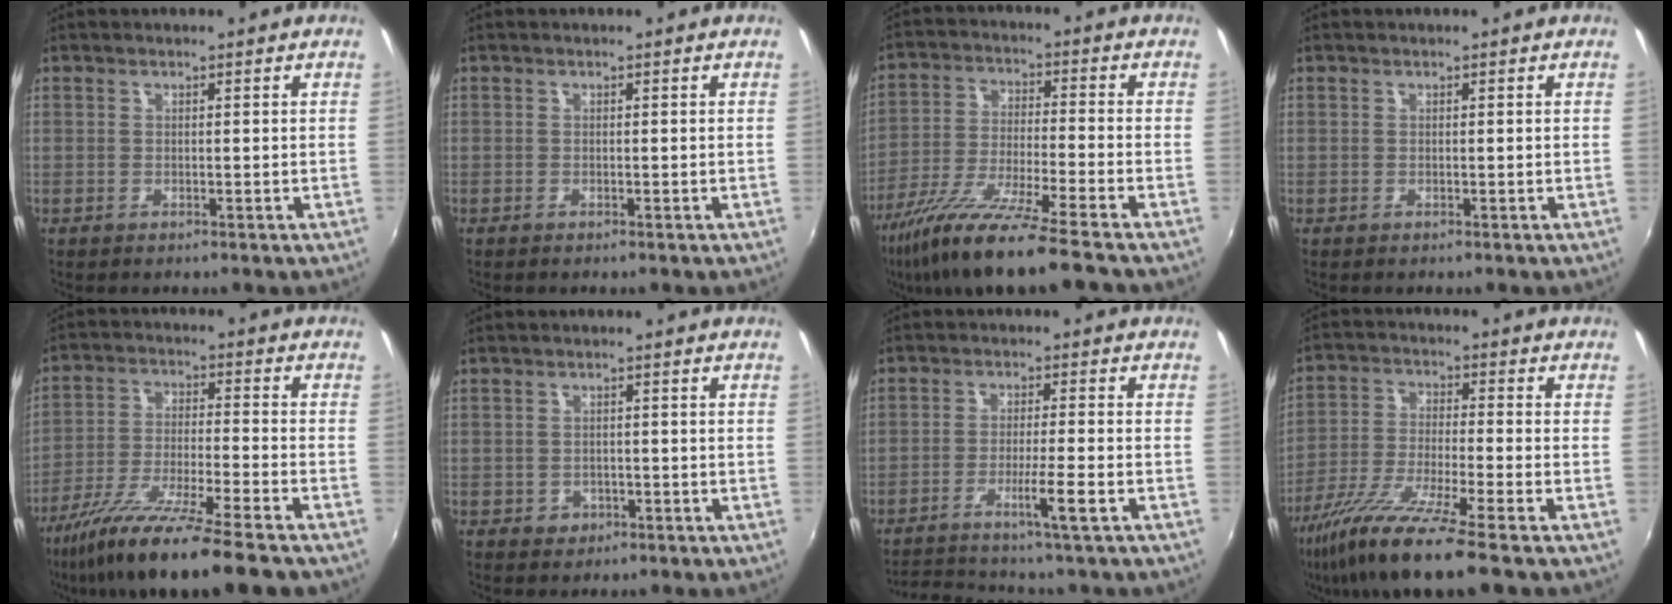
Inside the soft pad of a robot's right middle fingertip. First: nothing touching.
{"total": 0.0}
{"total": 14.7, "force": [-11.5, -0.4, 9.3], "torque": [-0.186, -0.033, -0.206]}
{"total": 0.0}
{"total": 17.0, "force": [-13.1, 0.7, 10.8], "torque": [-0.208, -0.040, -0.229]}
{"total": 2.6, "force": [-0.9, 2.3, 0.8], "torque": [-0.018, 0.001, -0.010]}
{"total": 7.2, "force": [-5.6, -0.6, 4.4], "torque": [-0.088, -0.004, -0.093]}
{"total": 13.7, "force": [-9.9, 0.0, 9.5], "torque": [-0.195, -0.034, -0.182]}